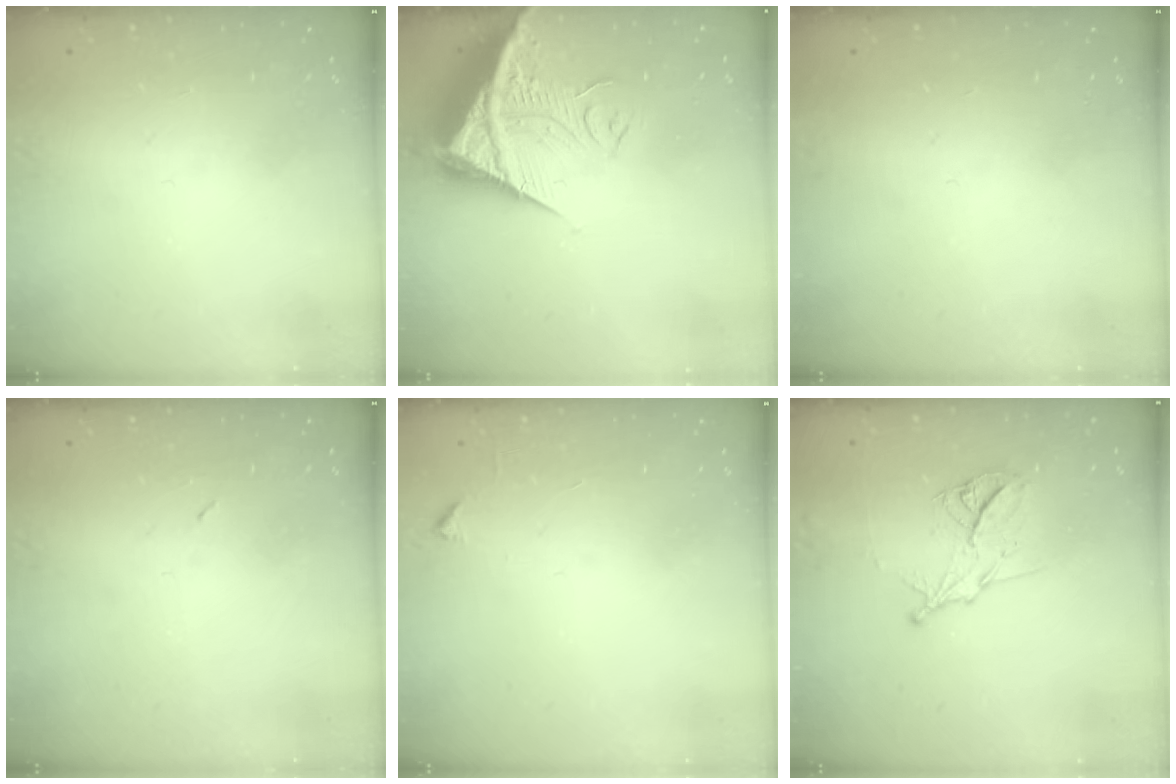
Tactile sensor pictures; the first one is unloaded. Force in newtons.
{"total": 13.2, "press": 13.1, "slide": 1.2}
{"total": 0.0}
{"total": 2.2, "press": 2.1, "slide": 0.9}
{"total": 2.1, "press": 2.1, "slide": 0.3}
{"total": 11.4, "press": 11.4, "slide": 0.3}